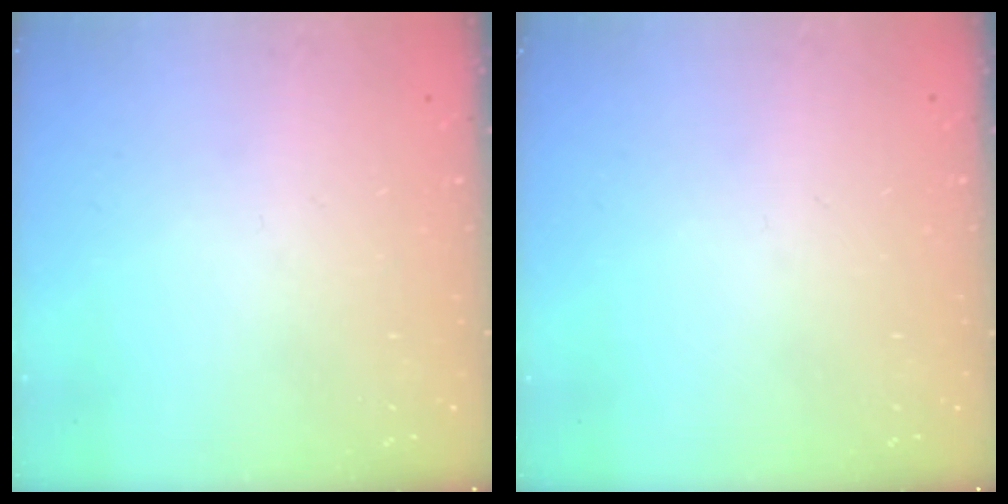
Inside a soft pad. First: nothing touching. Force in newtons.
{"total": 0.0}